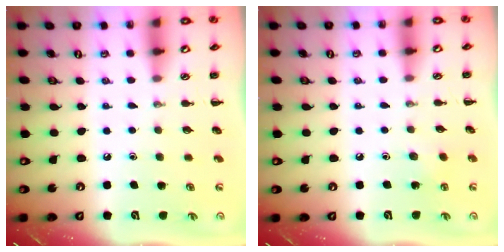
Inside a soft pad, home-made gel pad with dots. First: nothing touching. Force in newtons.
{"total": 3.0, "press": 2.9, "slide": 0.8}